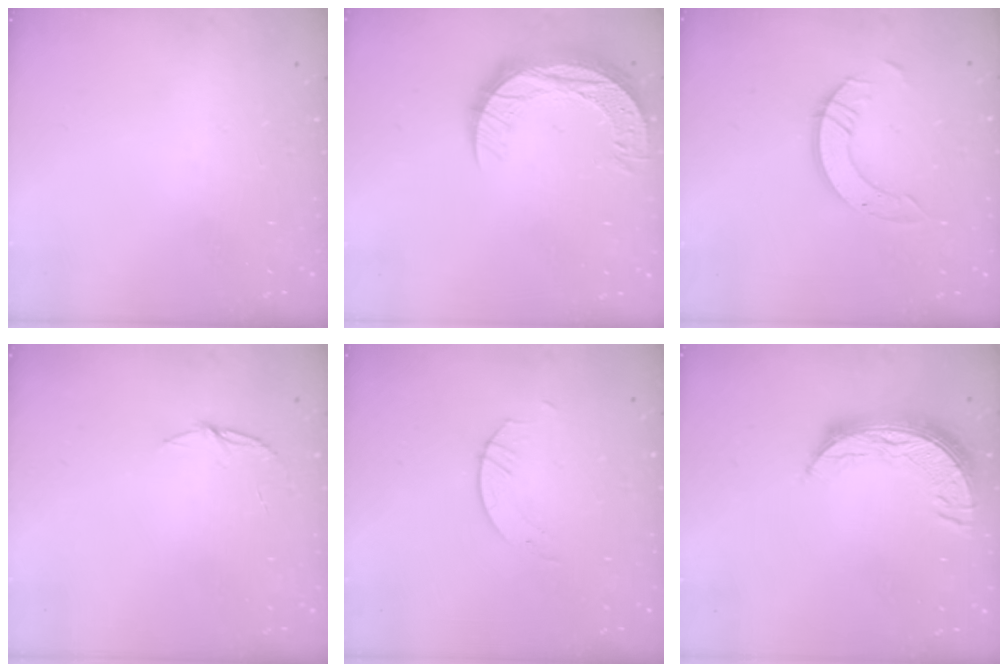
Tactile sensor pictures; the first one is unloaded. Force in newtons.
{"total": 12.7, "press": 12.7, "slide": 0.9}
{"total": 8.1, "press": 8.1, "slide": 0.7}
{"total": 4.8, "press": 4.8, "slide": 0.5}
{"total": 2.6, "press": 2.6, "slide": 0.2}
{"total": 10.5, "press": 10.4, "slide": 0.9}